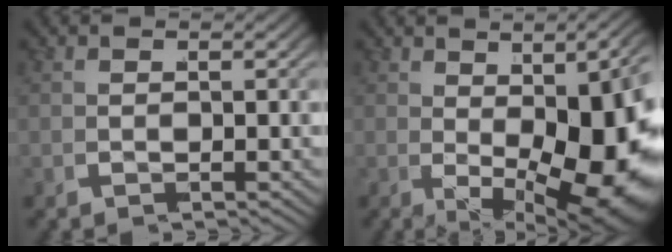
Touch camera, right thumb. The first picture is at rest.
{"total": 14.0, "force": [-1.4, 6.6, 12.3], "torque": [-0.158, -0.023, 0.005]}